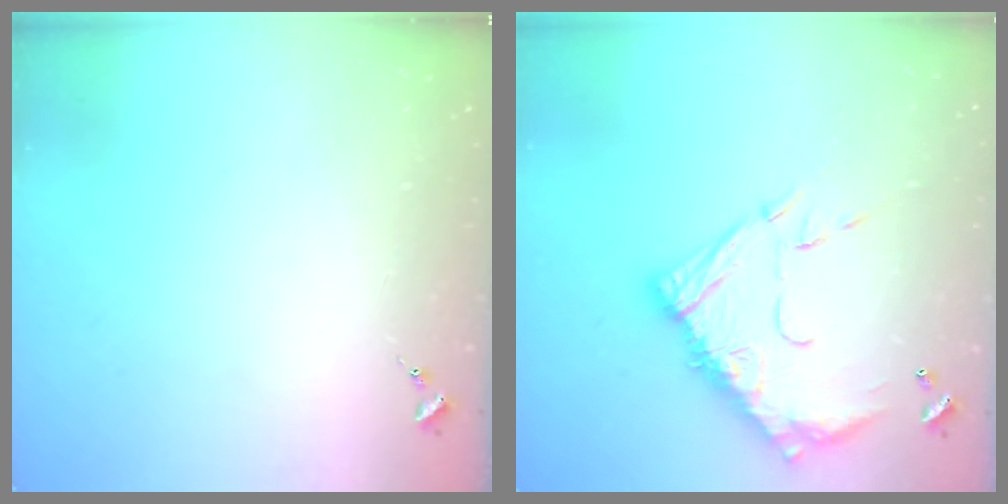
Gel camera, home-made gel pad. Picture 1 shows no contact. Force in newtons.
{"total": 17.2, "press": 17.1, "slide": 1.4}